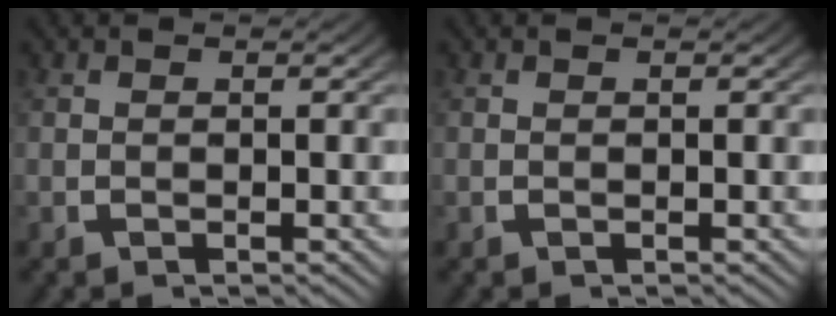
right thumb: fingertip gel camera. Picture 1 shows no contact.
{"total": 0.0}